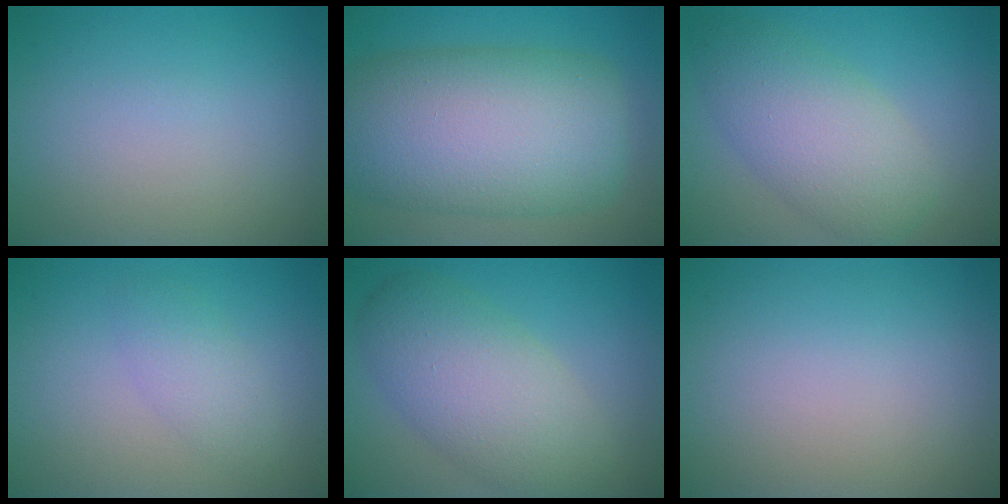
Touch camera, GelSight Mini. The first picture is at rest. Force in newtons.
{"total": 13.3, "press": 13.3, "slide": 0.3}
{"total": 6.2, "press": 6.2, "slide": 0.3}
{"total": 2.3, "press": 2.3, "slide": 0.0}
{"total": 7.1, "press": 7.1, "slide": 0.6}
{"total": 0.0}